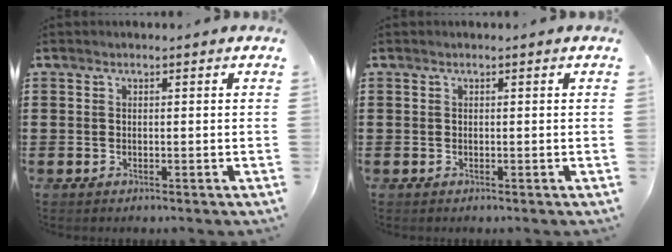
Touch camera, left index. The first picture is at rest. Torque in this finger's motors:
{"motor_torque": [0.00, 0.00, 0.01, 0.01]}